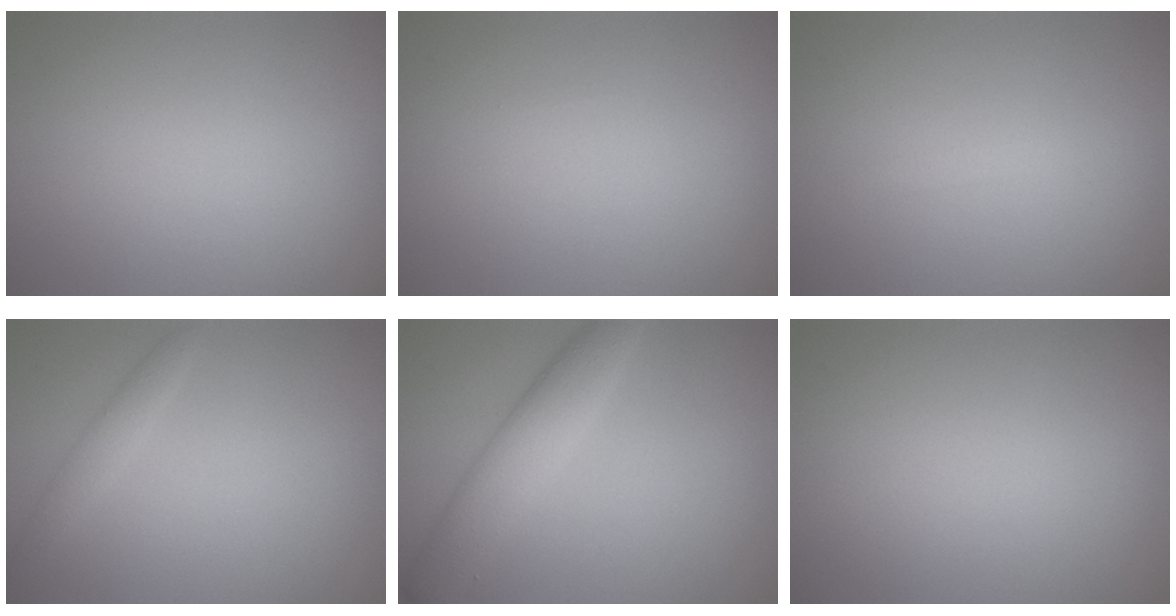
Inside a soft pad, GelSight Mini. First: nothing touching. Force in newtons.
{"total": 0.0}
{"total": 0.6, "press": 0.6, "slide": 0.1}
{"total": 1.5, "press": 1.5, "slide": 0.1}
{"total": 4.6, "press": 4.6, "slide": 0.0}
{"total": 0.0}